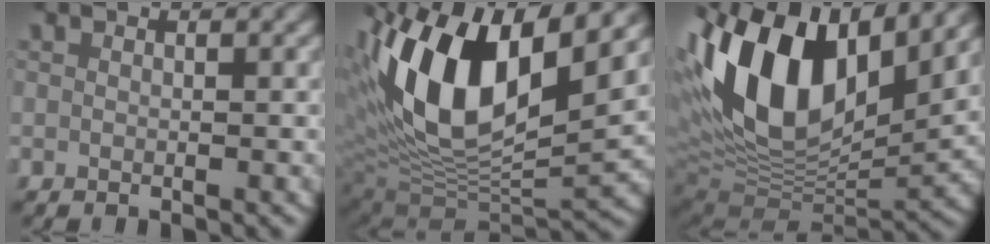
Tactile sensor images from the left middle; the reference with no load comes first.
{"total": 16.1, "force": [3.2, 9.1, 12.9], "torque": [-0.240, -0.007, 0.053]}
{"total": 17.6, "force": [4.1, 10.2, 13.7], "torque": [-0.271, -0.004, 0.069]}